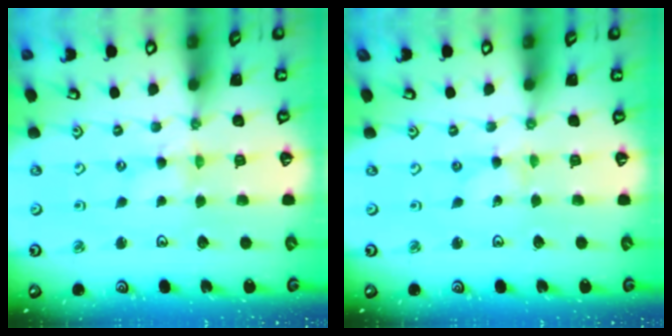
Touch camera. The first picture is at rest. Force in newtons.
{"total": 0.0}